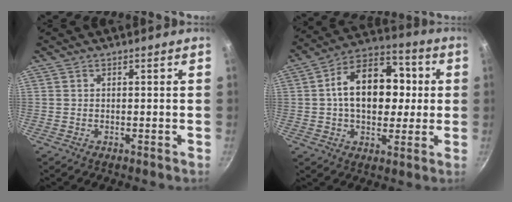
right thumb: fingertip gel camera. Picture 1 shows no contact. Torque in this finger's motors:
{"motor_torque": [0.38, 1.78, 1.17, -0.37, 0.11]}